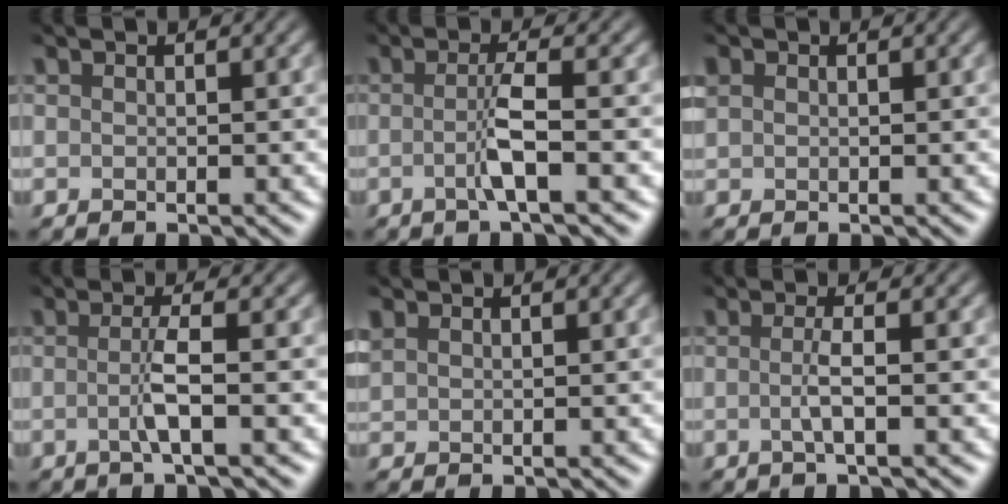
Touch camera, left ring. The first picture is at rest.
{"total": 2.8, "force": [-0.7, 0.2, 2.7], "torque": [-0.051, 0.001, -0.020]}
{"total": 1.1, "force": [0.4, 0.9, 0.4], "torque": [-0.010, 0.003, 0.008]}
{"total": 2.6, "force": [-0.4, 0.3, 2.5], "torque": [-0.048, -0.005, -0.014]}
{"total": 1.1, "force": [0.8, 0.7, 0.4], "torque": [-0.011, 0.002, 0.019]}
{"total": 1.9, "force": [-0.2, 0.3, 1.9], "torque": [-0.035, -0.004, -0.009]}